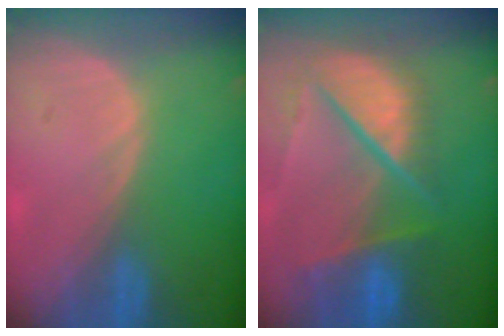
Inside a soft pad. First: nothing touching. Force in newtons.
{"total": 10.7, "press": 8.9, "slide": 5.9}